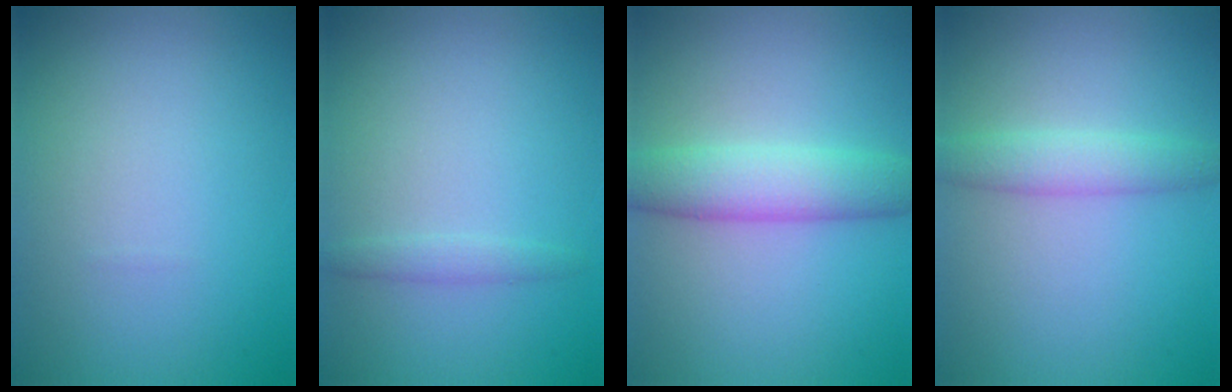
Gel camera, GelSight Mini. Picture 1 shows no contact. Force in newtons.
{"total": 1.1, "press": 1.0, "slide": 0.1}
{"total": 4.8, "press": 4.8, "slide": 0.2}
{"total": 2.8, "press": 2.8, "slide": 0.1}